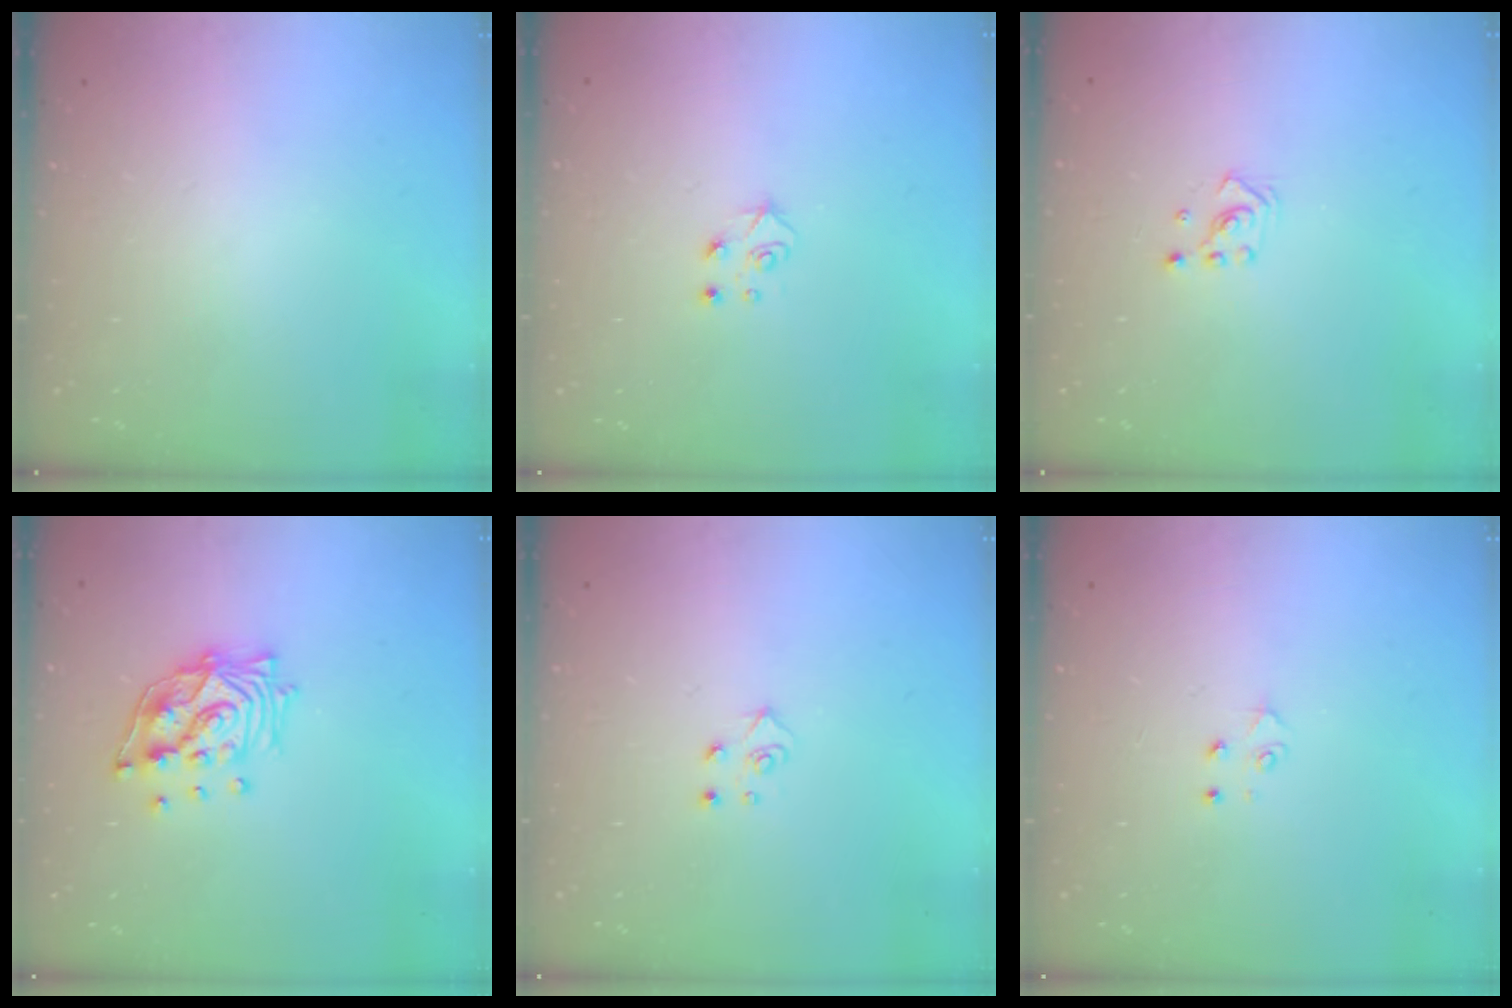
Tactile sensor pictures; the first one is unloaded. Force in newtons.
{"total": 4.8, "press": 4.8, "slide": 0.5}
{"total": 2.2, "press": 2.2, "slide": 0.2}
{"total": 13.1, "press": 13.1, "slide": 1.1}
{"total": 3.9, "press": 3.9, "slide": 0.3}
{"total": 3.6, "press": 3.5, "slide": 0.4}